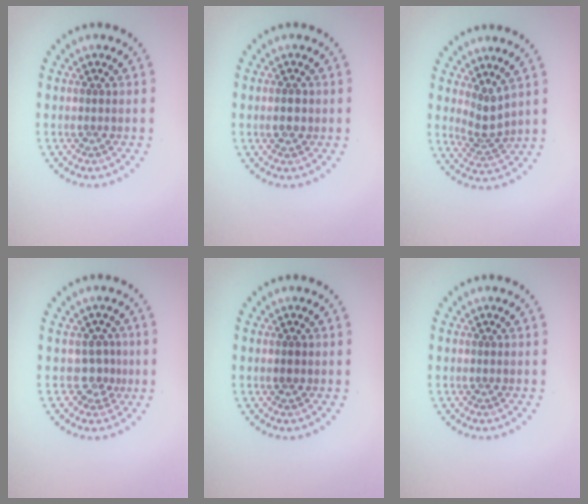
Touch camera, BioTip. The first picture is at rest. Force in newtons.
{"total": 1.0, "press": 1.0, "slide": 0.0}
{"total": 2.2, "press": 1.4, "slide": 1.6}
{"total": 2.2, "press": 1.4, "slide": 1.6}
{"total": 0.9, "press": 0.9, "slide": 0.0}
{"total": 0.0}